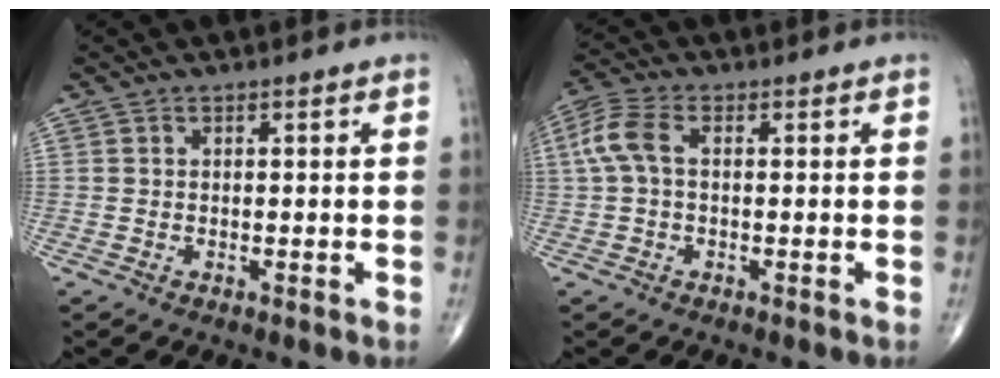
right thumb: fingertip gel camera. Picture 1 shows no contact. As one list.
[{"total": 6.0, "force": [0.7, 3.3, 5.0], "torque": [-0.129, 0.021, 0.010]}]